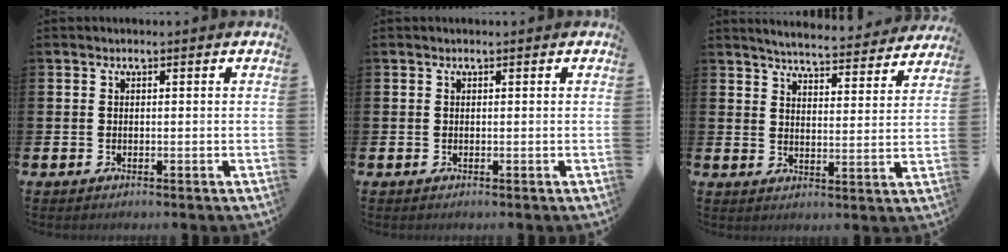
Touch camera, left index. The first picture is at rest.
{"total": 0.0}
{"total": 5.4, "force": [5.4, 0.3, 0.9], "torque": [-0.021, -0.045, 0.089]}